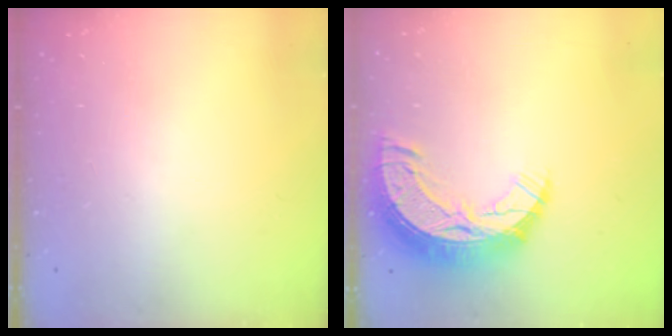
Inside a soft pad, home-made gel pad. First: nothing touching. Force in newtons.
{"total": 14.4, "press": 14.3, "slide": 1.2}